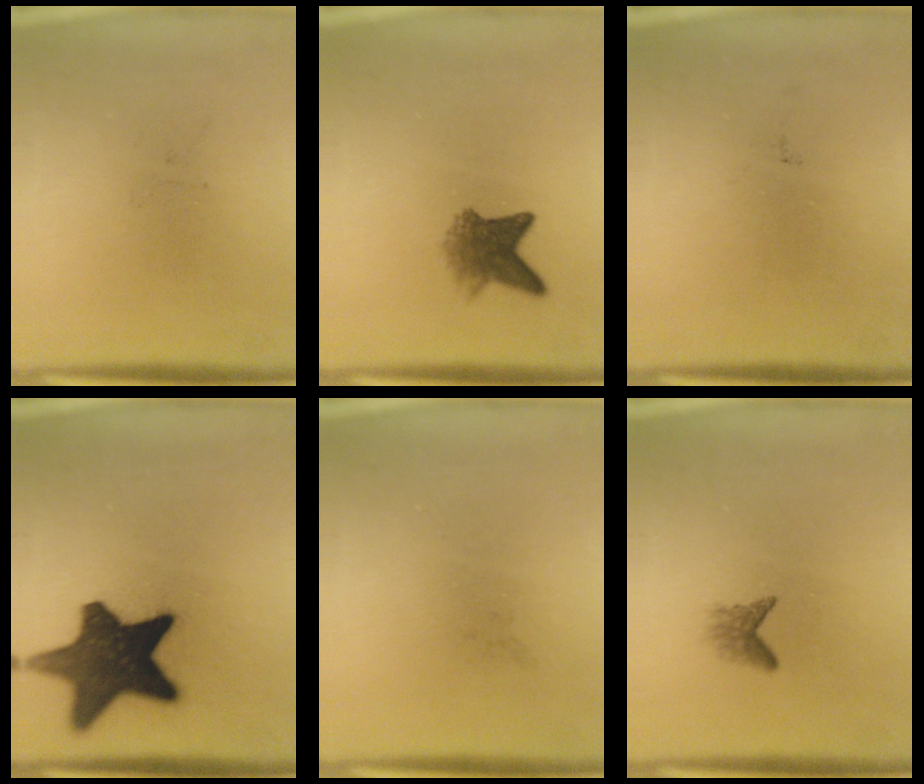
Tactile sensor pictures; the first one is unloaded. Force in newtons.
{"total": 4.3}
{"total": 0.0}
{"total": 16.0}
{"total": 0.0}
{"total": 1.6}